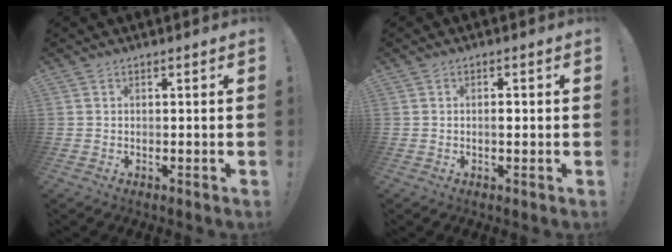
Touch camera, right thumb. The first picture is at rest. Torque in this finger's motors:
{"motor_torque": [-0.10, -0.24, 0.35, -0.11, 0.01]}